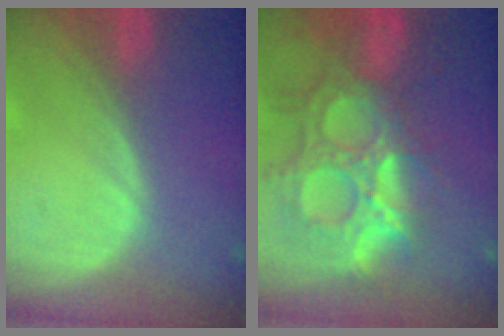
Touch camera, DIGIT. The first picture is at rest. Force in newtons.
{"total": 14.1, "press": 11.9, "slide": 7.6}